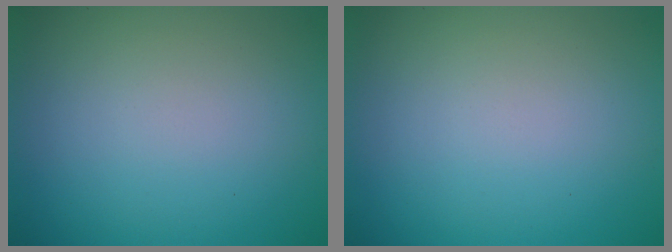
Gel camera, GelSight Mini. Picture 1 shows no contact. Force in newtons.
{"total": 0.0}